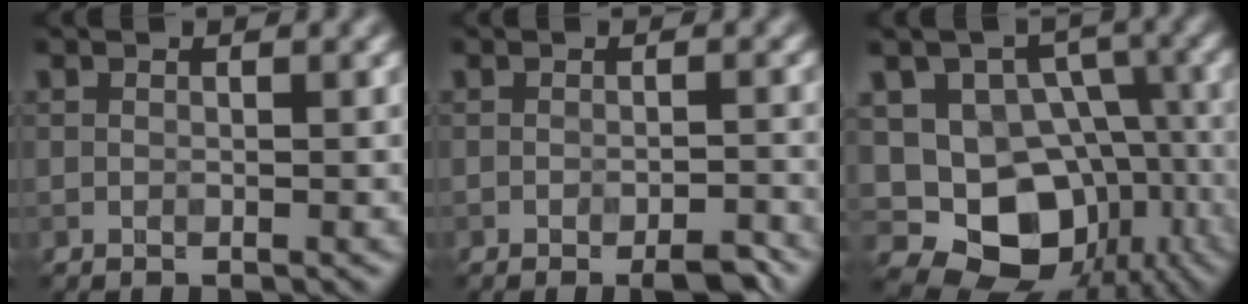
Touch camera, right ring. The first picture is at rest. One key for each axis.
{"total": 2.8, "fx": -2.0, "fy": 0.5, "fz": 2.0, "tx": -0.028, "ty": 0.001, "tz": -0.027}
{"total": 11.8, "fx": -2.8, "fy": 9.8, "fz": 6.0, "tx": -0.091, "ty": -0.003, "tz": -0.041}